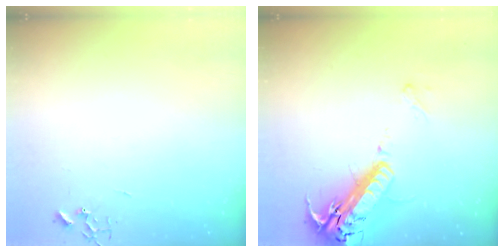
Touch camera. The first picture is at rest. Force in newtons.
{"total": 21.2, "press": 20.7, "slide": 4.7}